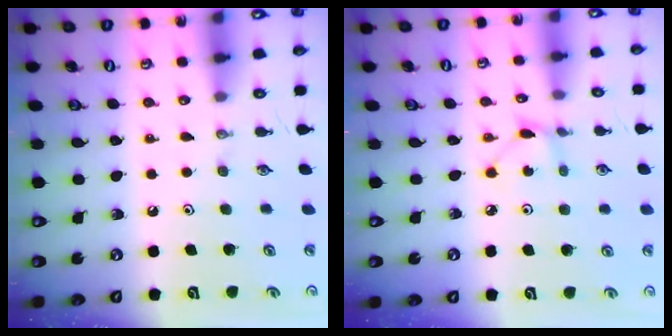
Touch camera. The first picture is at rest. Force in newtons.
{"total": 1.8, "press": 1.8, "slide": 0.3}